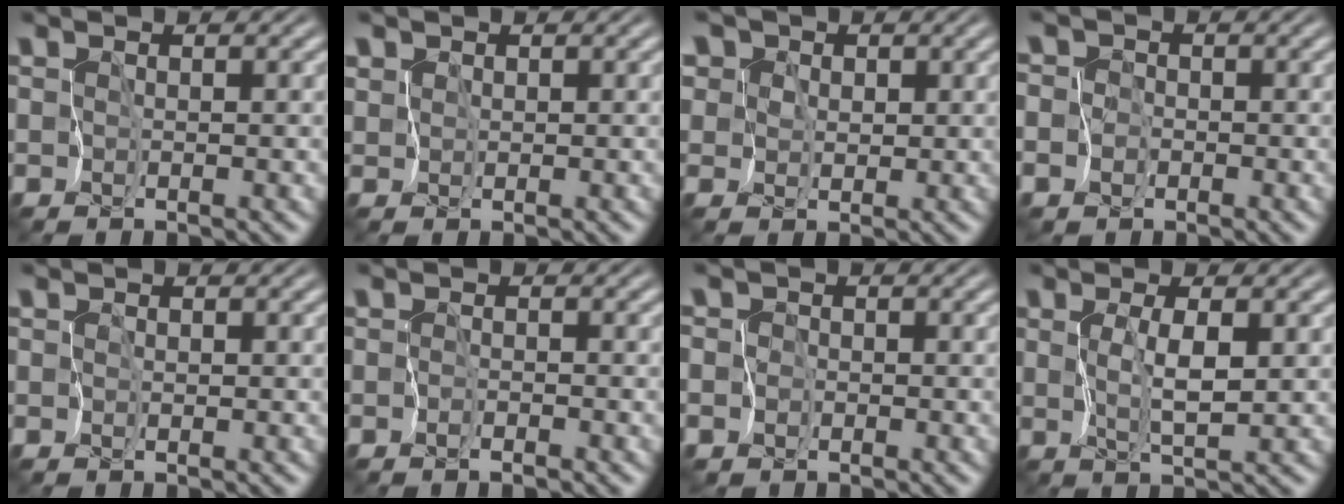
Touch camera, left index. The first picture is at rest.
{"total": 0.9, "force": [0.5, 0.7, -0.2], "torque": [0.003, -0.004, 0.006]}
{"total": 5.8, "force": [2.7, 4.7, 2.0], "torque": [-0.043, 0.015, 0.026]}
{"total": 3.6, "force": [-1.1, 3.4, 0.4], "torque": [0.011, 0.007, -0.049]}
{"total": 0.0}
{"total": 0.7, "force": [-0.7, 0.1, -0.1], "torque": [0.003, -0.002, -0.017]}
{"total": 2.6, "force": [-0.7, 2.5, 0.2], "torque": [0.015, 0.008, -0.037]}
{"total": 1.8, "force": [0.4, 0.3, 1.7], "torque": [-0.039, -0.005, 0.012]}